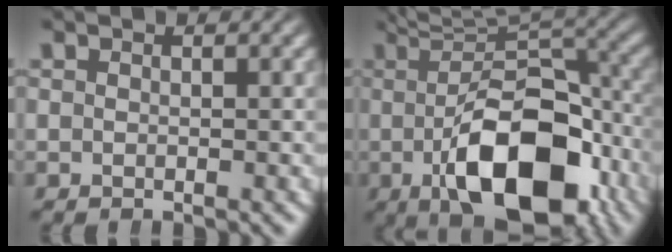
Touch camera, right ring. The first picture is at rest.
{"total": 14.5, "force": [-3.4, 6.8, 12.4], "torque": [-0.178, -0.022, -0.038]}